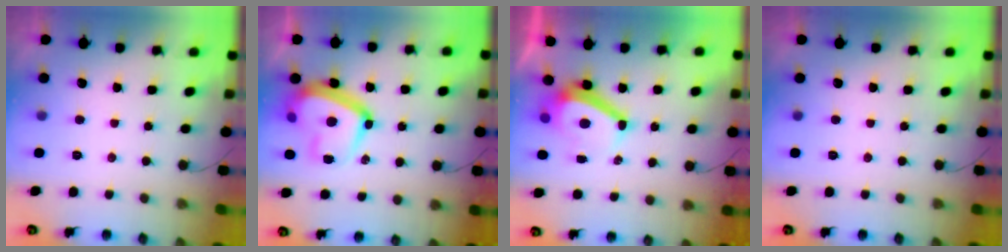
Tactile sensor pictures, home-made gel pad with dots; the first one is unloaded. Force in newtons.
{"total": 18.5, "press": 18.5, "slide": 1.3}
{"total": 8.5, "press": 8.4, "slide": 0.7}
{"total": 0.0}